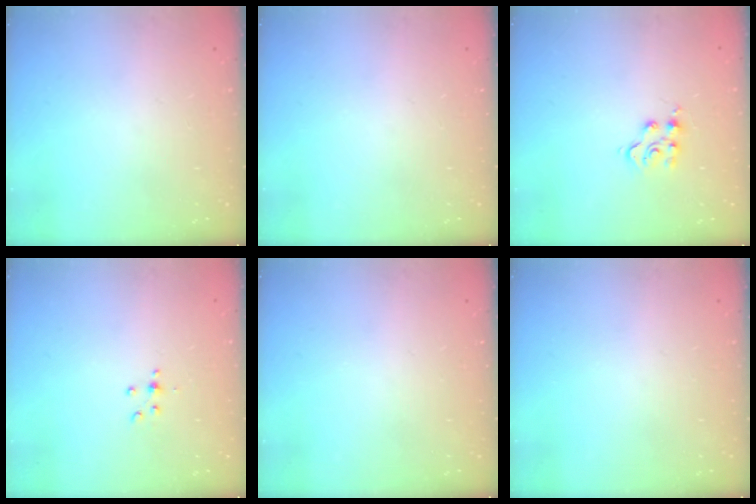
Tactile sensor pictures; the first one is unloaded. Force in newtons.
{"total": 0.0}
{"total": 5.8, "press": 5.7, "slide": 0.6}
{"total": 4.0, "press": 3.8, "slide": 1.3}
{"total": 0.0}
{"total": 0.0}